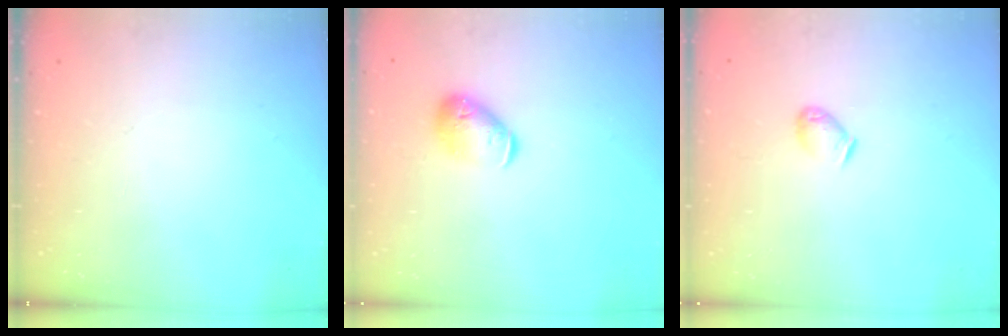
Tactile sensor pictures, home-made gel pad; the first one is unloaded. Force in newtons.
{"total": 10.0, "press": 9.9, "slide": 1.5}
{"total": 4.0, "press": 3.9, "slide": 0.8}